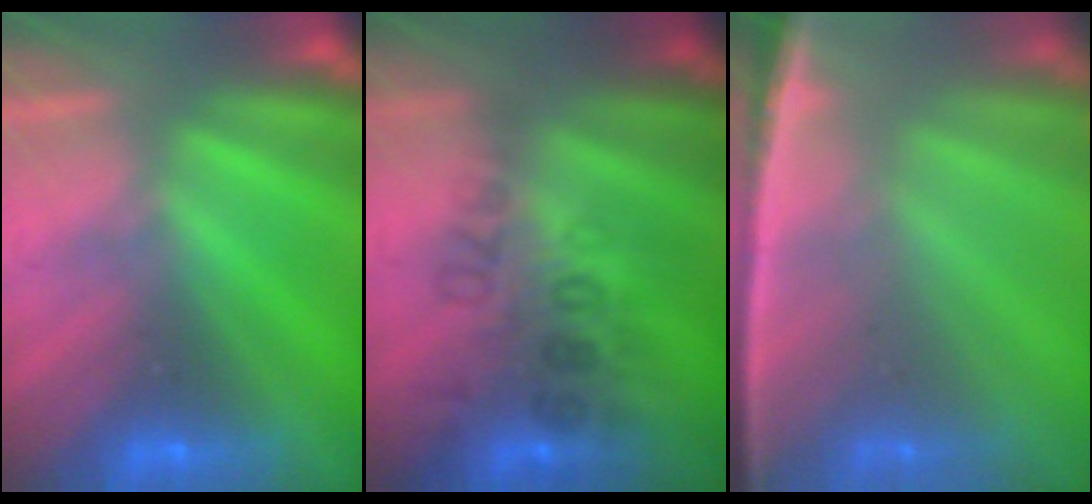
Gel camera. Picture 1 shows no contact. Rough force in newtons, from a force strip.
{"total": 2.8}
{"total": 6.5}